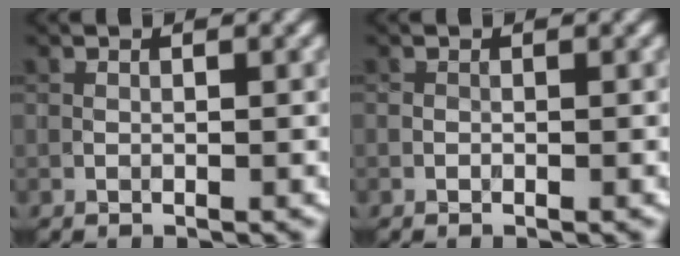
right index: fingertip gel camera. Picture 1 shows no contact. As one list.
[{"total": 0.0}]